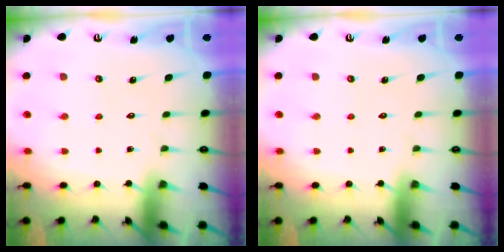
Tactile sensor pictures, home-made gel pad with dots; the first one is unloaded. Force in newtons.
{"total": 0.0}